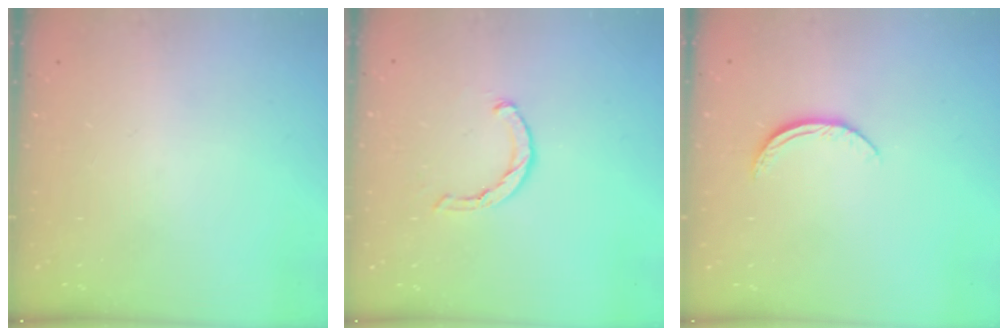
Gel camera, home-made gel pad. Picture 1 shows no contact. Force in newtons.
{"total": 1.4, "press": 1.3, "slide": 0.3}
{"total": 7.2, "press": 7.1, "slide": 0.8}